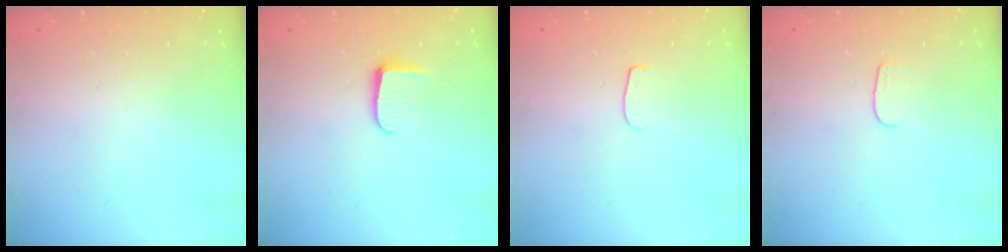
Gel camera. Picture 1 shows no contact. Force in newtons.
{"total": 5.4, "press": 5.4, "slide": 0.7}
{"total": 4.5, "press": 4.4, "slide": 0.6}
{"total": 4.8, "press": 4.8, "slide": 0.5}